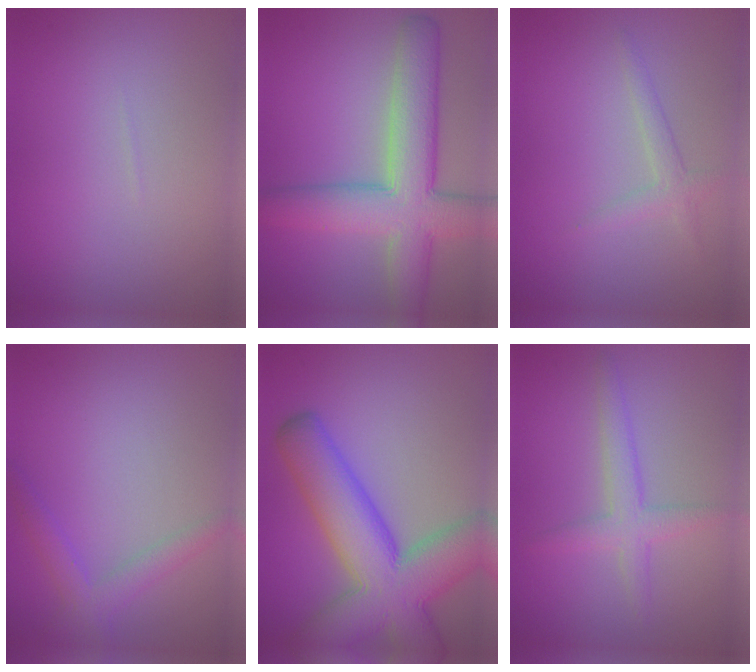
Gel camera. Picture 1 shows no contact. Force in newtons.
{"total": 8.5, "press": 8.5, "slide": 0.4}
{"total": 1.6, "press": 1.6, "slide": 0.1}
{"total": 2.3, "press": 2.3, "slide": 0.2}
{"total": 11.7, "press": 11.6, "slide": 0.6}
{"total": 2.8, "press": 2.7, "slide": 0.2}